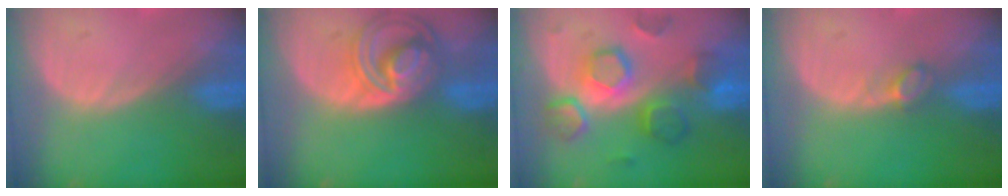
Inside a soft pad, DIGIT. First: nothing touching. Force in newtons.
{"total": 8.8, "press": 7.6, "slide": 4.4}
{"total": 9.1, "press": 9.1, "slide": 0.3}
{"total": 2.0, "press": 1.9, "slide": 0.2}